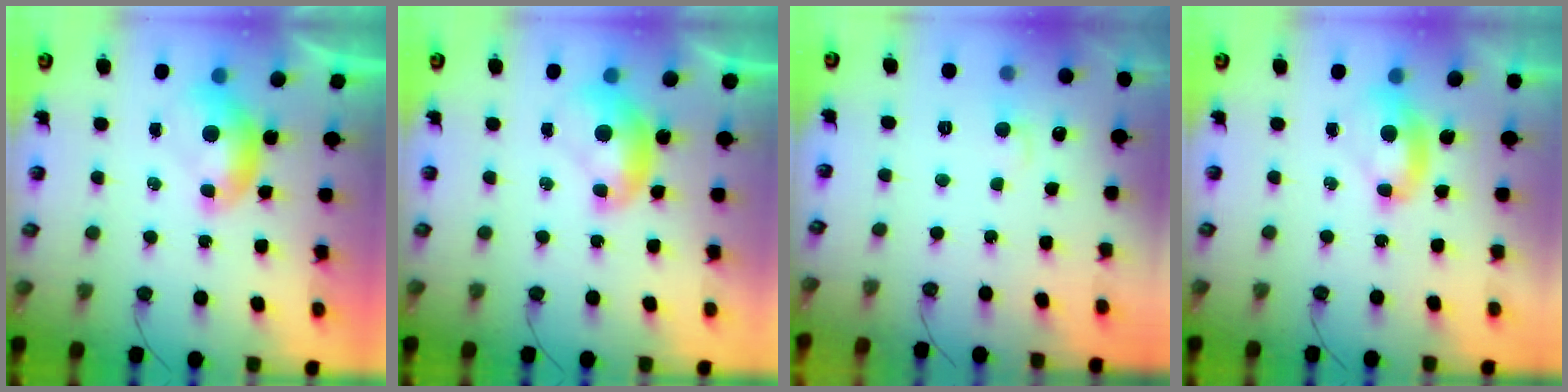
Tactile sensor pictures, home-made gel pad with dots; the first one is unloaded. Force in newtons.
{"total": 2.0, "press": 1.8, "slide": 0.8}
{"total": 1.1, "press": 0.9, "slide": 0.6}
{"total": 2.4, "press": 2.3, "slide": 0.7}